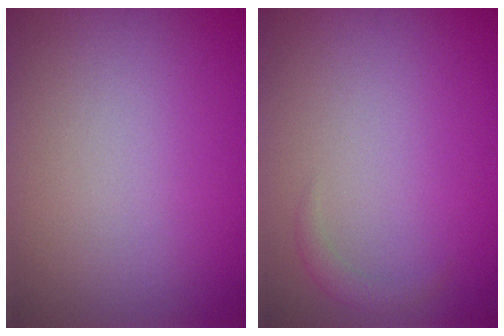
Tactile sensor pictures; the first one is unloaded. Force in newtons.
{"total": 1.2, "press": 1.2, "slide": 0.2}